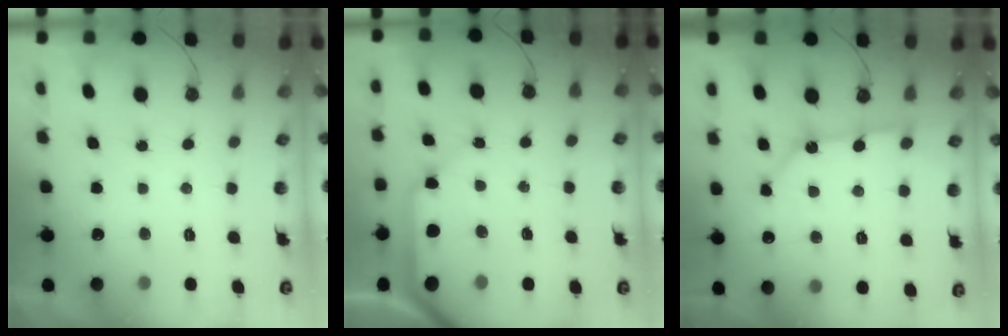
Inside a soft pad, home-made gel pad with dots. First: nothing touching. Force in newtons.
{"total": 11.3, "press": 11.2, "slide": 1.7}
{"total": 11.0, "press": 10.9, "slide": 1.5}